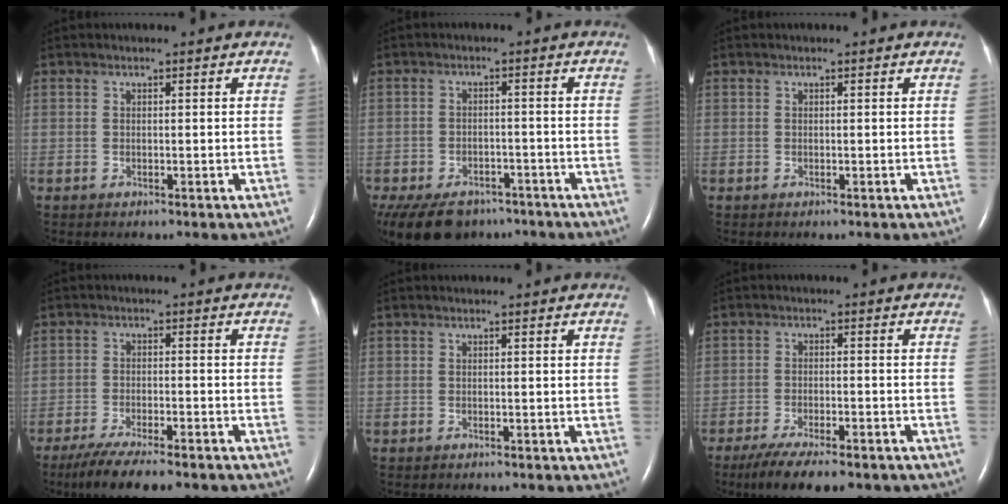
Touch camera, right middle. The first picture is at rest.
{"total": 13.3, "force": [-9.7, 7.6, 5.1], "torque": [-0.131, -0.010, -0.130]}
{"total": 0.0}
{"total": 11.4, "force": [-9.1, 1.8, 6.5], "torque": [-0.102, -0.021, -0.138]}
{"total": 0.0}
{"total": 12.5, "force": [-9.6, 3.1, 7.3], "torque": [-0.116, -0.015, -0.140]}